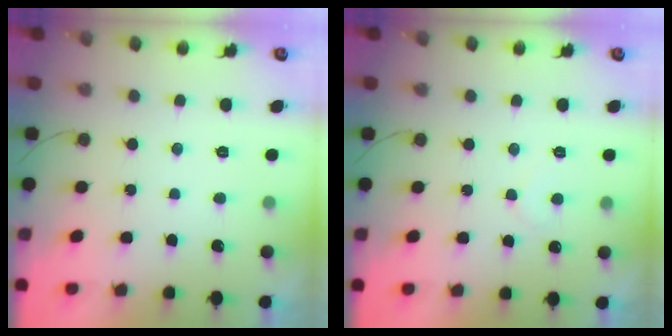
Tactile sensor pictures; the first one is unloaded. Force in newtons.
{"total": 4.4, "press": 4.4, "slide": 0.3}